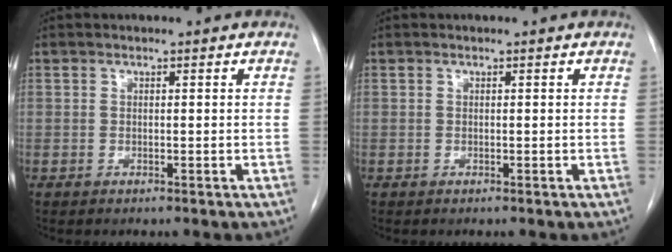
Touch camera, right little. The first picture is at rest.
{"total": 0.0}